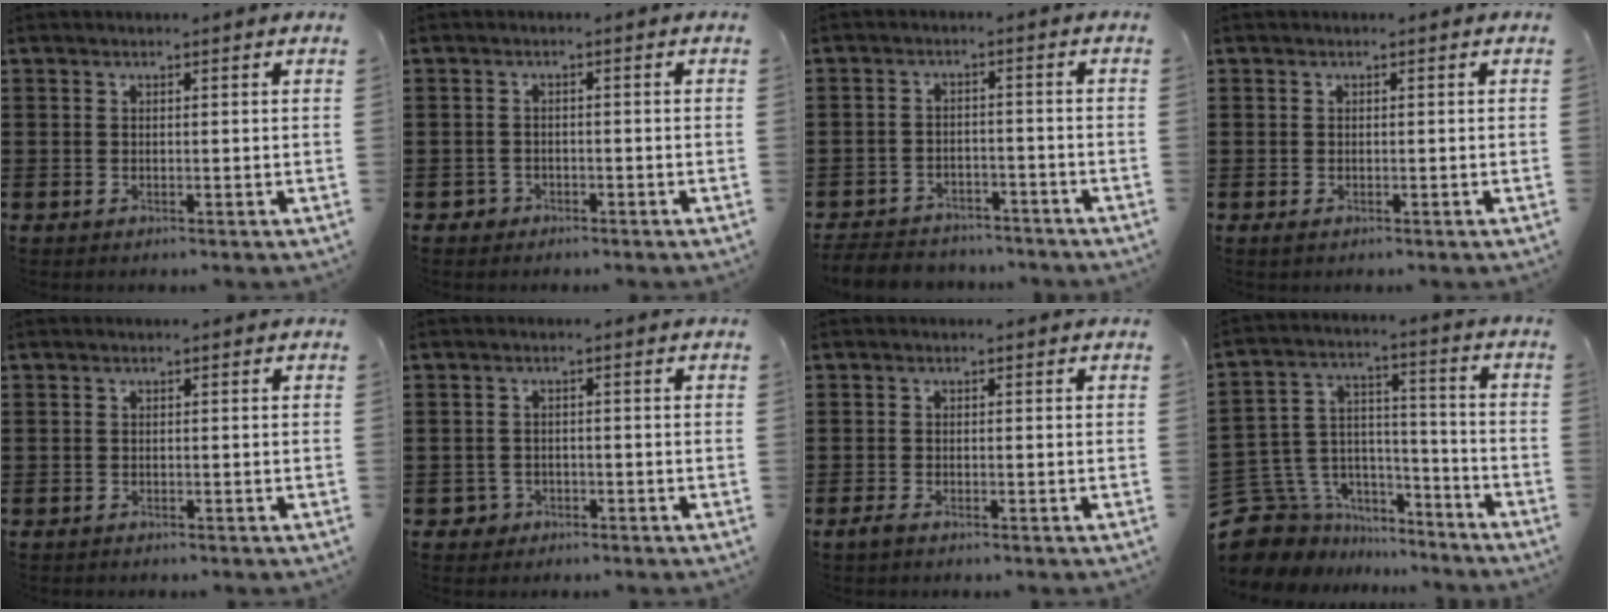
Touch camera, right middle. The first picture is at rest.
{"total": 1.5, "force": [-1.2, 1.0, 0.0], "torque": [-0.006, 0.002, -0.028]}
{"total": 4.2, "force": [-4.1, 1.0, 0.1], "torque": [-0.011, 0.005, -0.088]}
{"total": 0.7, "force": [-0.2, 0.6, 0.2], "torque": [0.003, 0.000, -0.007]}
{"total": 0.7, "force": [-0.6, 0.4, -0.1], "torque": [0.001, 0.004, -0.014]}
{"total": 2.1, "force": [-1.5, 1.4, 0.2], "torque": [-0.011, 0.002, -0.034]}
{"total": 1.3, "force": [-1.0, 0.5, 0.7], "torque": [-0.022, -0.002, -0.023]}
{"total": 8.8, "force": [-6.4, 6.0, 0.4], "torque": [-0.044, 0.001, -0.119]}